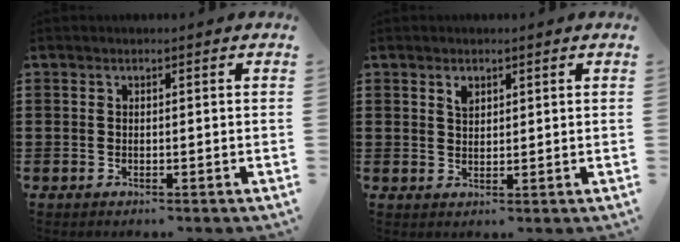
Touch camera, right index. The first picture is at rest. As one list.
[{"total": 1.8, "force": [1.2, 1.0, 0.9], "torque": [-0.020, 0.003, 0.023]}]